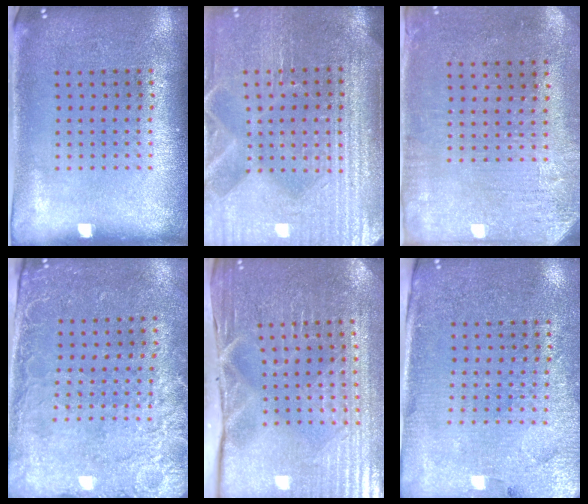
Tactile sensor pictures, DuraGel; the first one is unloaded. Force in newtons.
{"total": 4.5, "press": 4.1, "slide": 1.8}
{"total": 3.1, "press": 2.5, "slide": 1.8}
{"total": 2.5, "press": 2.2, "slide": 1.3}
{"total": 4.2, "press": 4.1, "slide": 0.8}
{"total": 3.1, "press": 3.0, "slide": 1.0}